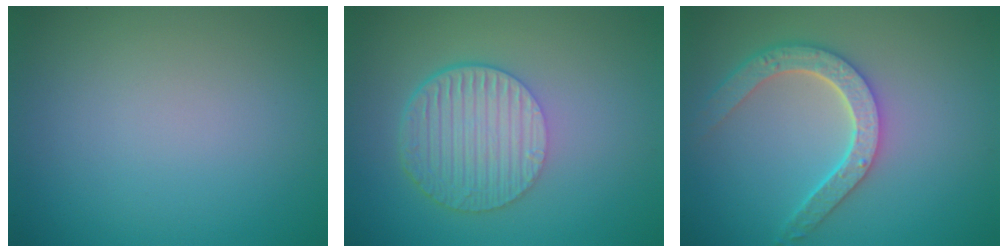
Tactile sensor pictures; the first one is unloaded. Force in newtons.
{"total": 6.4, "press": 4.4, "slide": 4.6}
{"total": 4.6, "press": 3.7, "slide": 2.7}